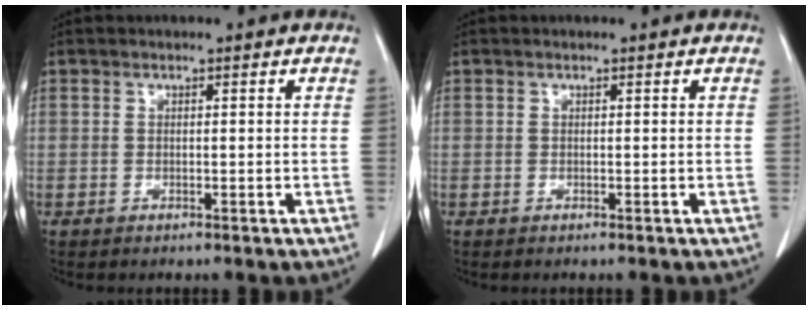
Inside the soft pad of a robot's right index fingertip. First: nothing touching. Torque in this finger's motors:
{"motor_torque": [0.00, 0.01, 0.00, 0.00]}